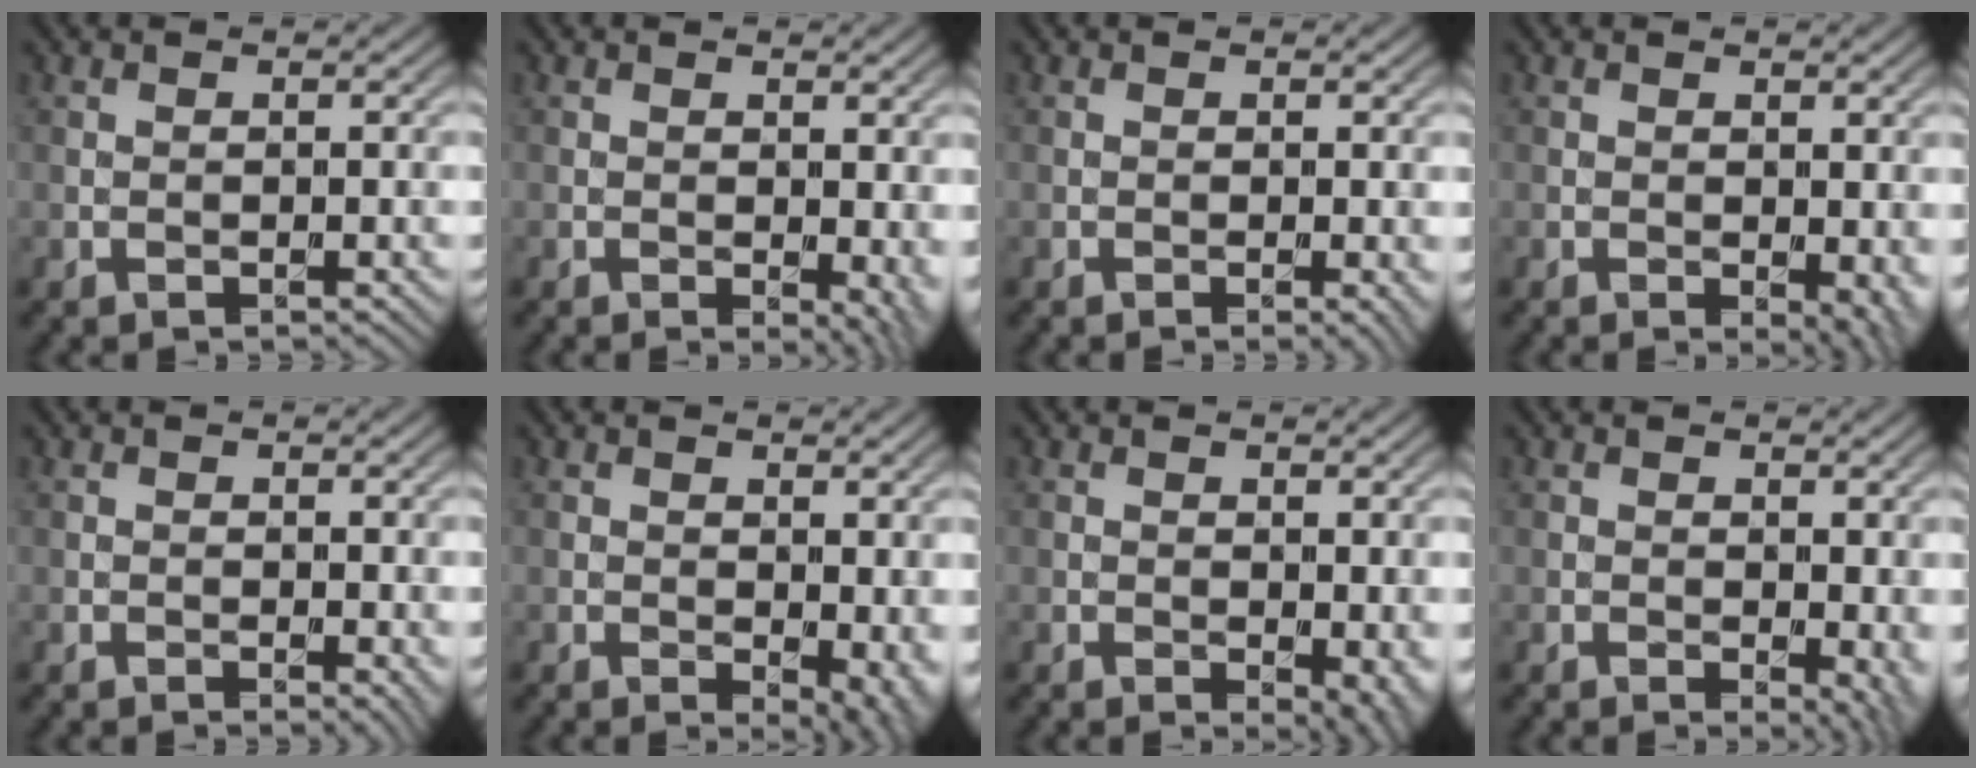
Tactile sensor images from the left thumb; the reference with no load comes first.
{"total": 3.7, "force": [-0.2, 1.8, 3.2], "torque": [-0.034, -0.007, -0.001]}
{"total": 1.3, "force": [-0.3, 0.3, 1.2], "torque": [-0.017, -0.006, -0.005]}
{"total": 3.5, "force": [-0.7, 1.6, 3.0], "torque": [-0.033, -0.009, -0.006]}
{"total": 1.7, "force": [-0.2, 0.9, 1.5], "torque": [-0.018, -0.007, 0.000]}
{"total": 4.6, "force": [-0.4, 2.5, 3.9], "torque": [-0.048, -0.012, 0.000]}
{"total": 3.7, "force": [-0.7, 1.9, 3.1], "torque": [-0.037, -0.011, -0.006]}
{"total": 4.1, "force": [-0.2, 2.0, 3.6], "torque": [-0.039, -0.008, 0.000]}